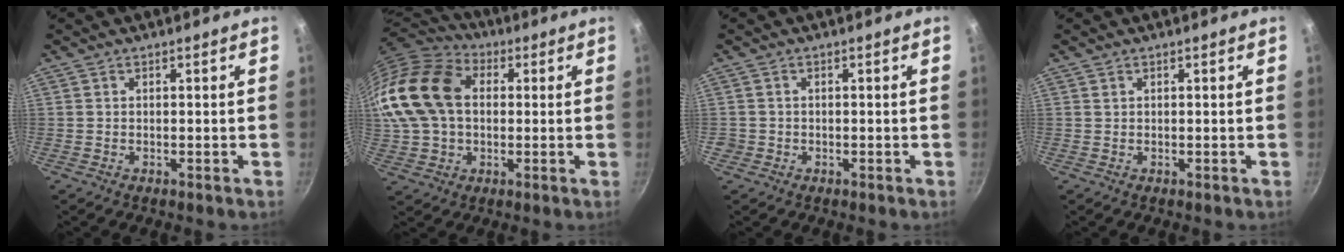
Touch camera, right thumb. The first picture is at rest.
{"total": 21.0, "force": [2.5, 15.2, 14.3], "torque": [-0.283, 0.036, 0.036]}
{"total": 1.2, "force": [-0.4, 1.1, 0.1], "torque": [-0.002, 0.003, -0.006]}
{"total": 0.0}